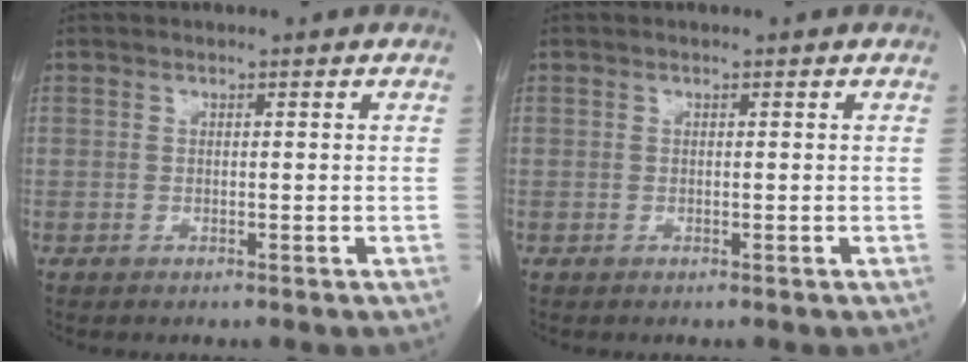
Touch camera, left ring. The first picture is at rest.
{"total": 0.0}